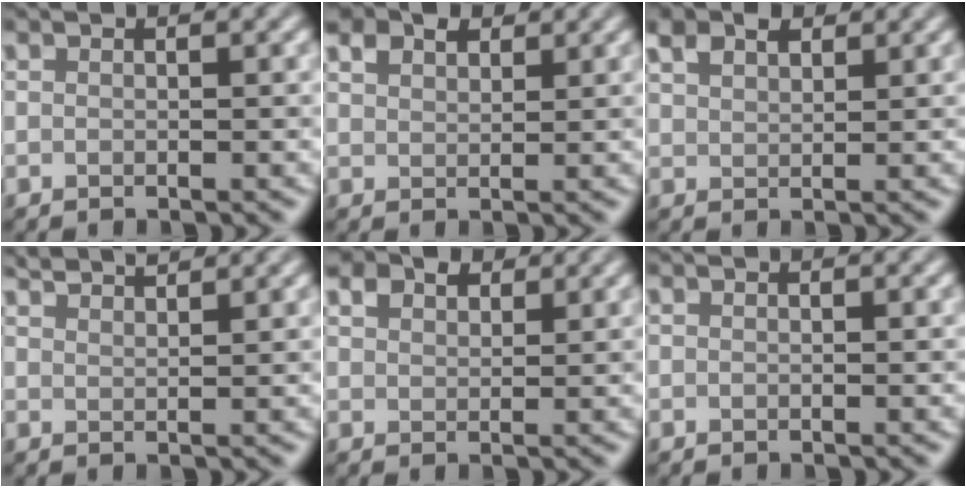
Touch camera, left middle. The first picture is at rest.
{"total": 2.8, "force": [1.9, 1.7, 1.3], "torque": [-0.030, 0.008, 0.037]}
{"total": 3.2, "force": [2.1, 1.7, 1.6], "torque": [-0.039, 0.010, 0.043]}
{"total": 2.6, "force": [2.5, 0.3, 0.8], "torque": [-0.006, 0.007, 0.037]}
{"total": 2.6, "force": [1.8, 1.5, 1.1], "torque": [-0.026, 0.007, 0.033]}
{"total": 0.0}